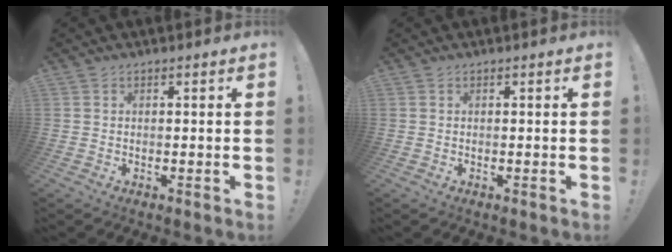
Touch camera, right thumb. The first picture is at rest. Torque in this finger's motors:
{"motor_torque": [-0.02, 0.09, -0.25, 0.00, 0.00]}